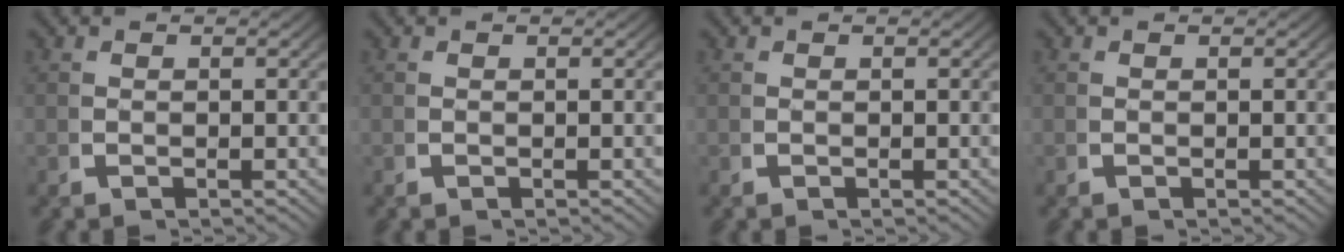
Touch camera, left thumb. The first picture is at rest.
{"total": 0.0}
{"total": 0.0}
{"total": 0.0}